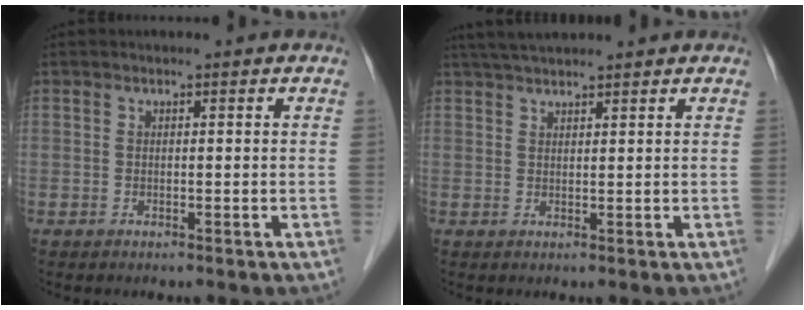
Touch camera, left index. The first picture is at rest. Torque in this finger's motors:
{"motor_torque": [0.00, -0.09, 0.11, 0.04]}